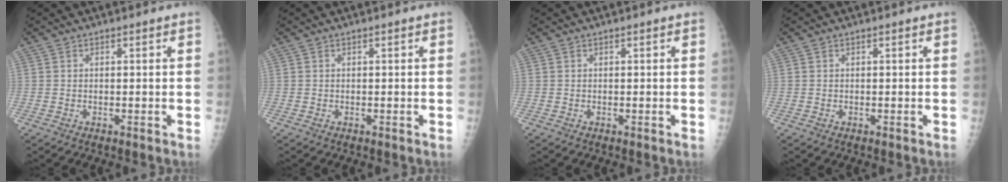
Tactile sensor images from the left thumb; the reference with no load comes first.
{"total": 0.0}
{"total": 0.0}
{"total": 0.0}